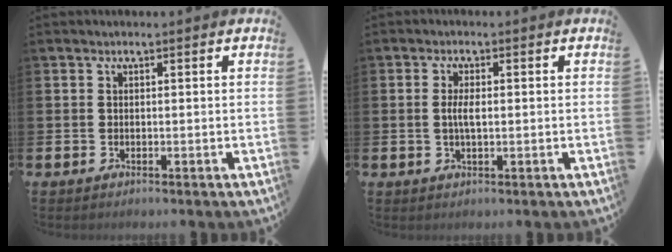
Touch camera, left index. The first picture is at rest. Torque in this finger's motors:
{"motor_torque": [0.58, 0.00, 0.09, 0.10]}